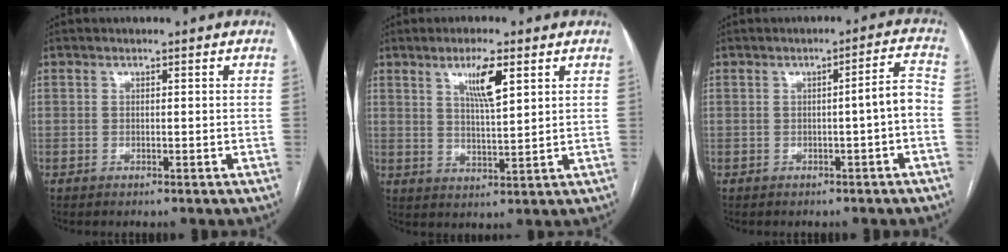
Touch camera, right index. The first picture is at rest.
{"total": 6.3, "force": [3.1, 0.8, 5.4], "torque": [-0.098, -0.004, 0.056]}
{"total": 3.8, "force": [-1.0, 0.0, 3.6], "torque": [-0.045, 0.011, -0.014]}